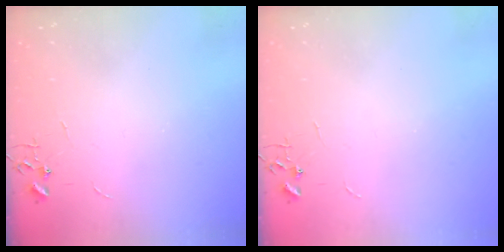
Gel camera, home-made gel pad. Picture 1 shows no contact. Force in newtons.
{"total": 0.0}